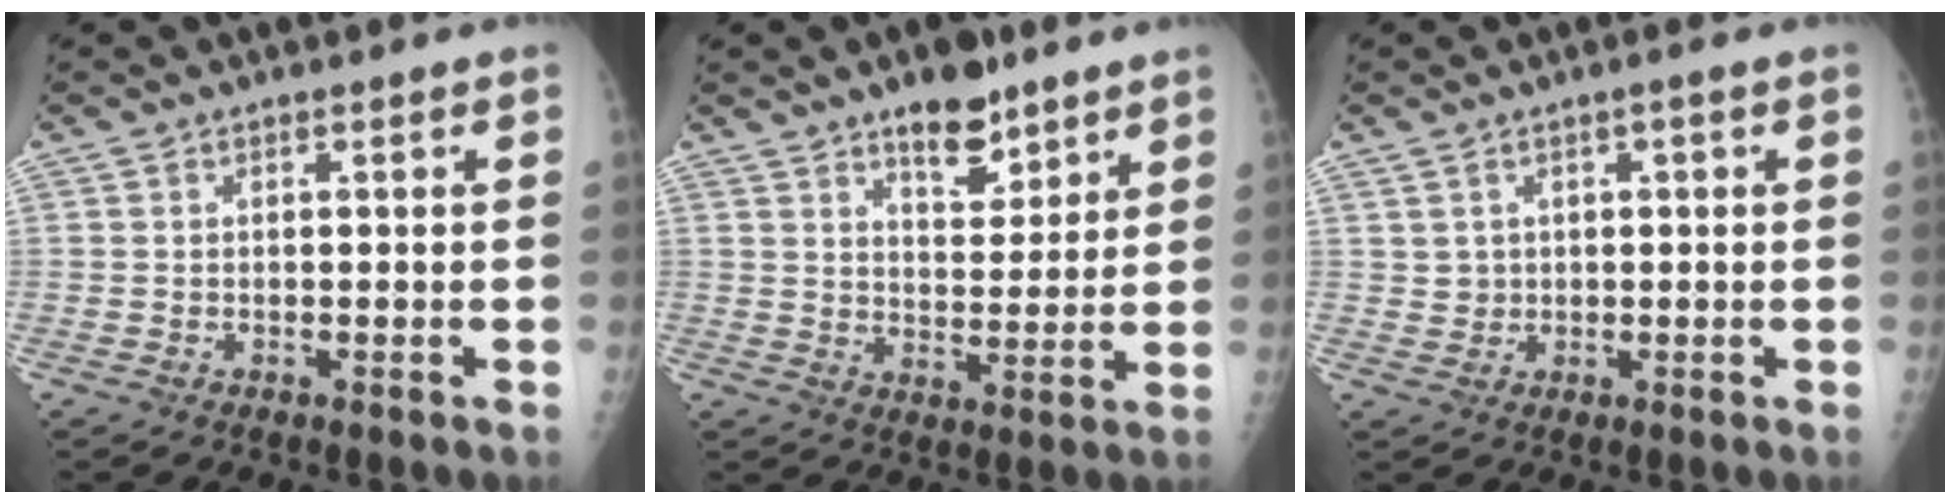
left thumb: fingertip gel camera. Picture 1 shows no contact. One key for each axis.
{"total": 9.5, "fx": 6.6, "fy": 4.5, "fz": 5.1, "tx": -0.047, "ty": -0.041, "tz": 0.105}
{"total": 2.2, "fx": 0.8, "fy": 2.0, "fz": 0.4, "tx": 0.009, "ty": -0.004, "tz": 0.014}